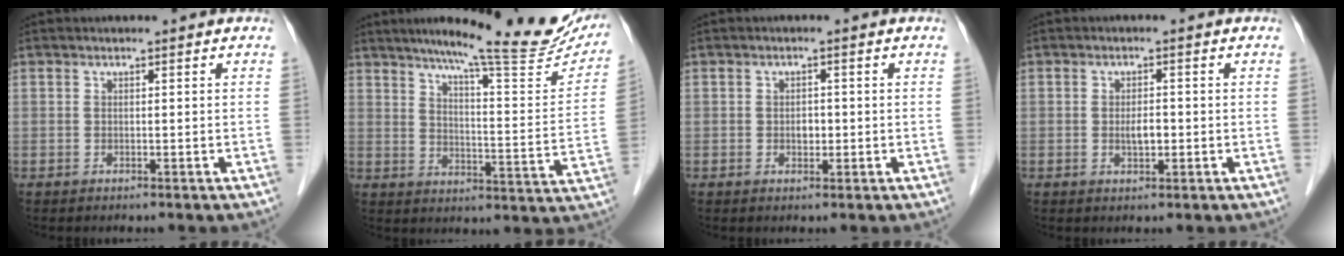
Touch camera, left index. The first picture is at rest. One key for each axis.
{"total": 22.2, "fx": 18.2, "fy": 2.5, "fz": 12.4, "tx": -0.164, "ty": -0.027, "tz": 0.233}
{"total": 1.7, "fx": -0.3, "fy": 1.2, "fz": 1.1, "tx": -0.014, "ty": -0.002, "tz": -0.004}
{"total": 2.4, "fx": -0.5, "fy": 1.1, "fz": 2.1, "tx": -0.033, "ty": -0.003, "tz": -0.006}